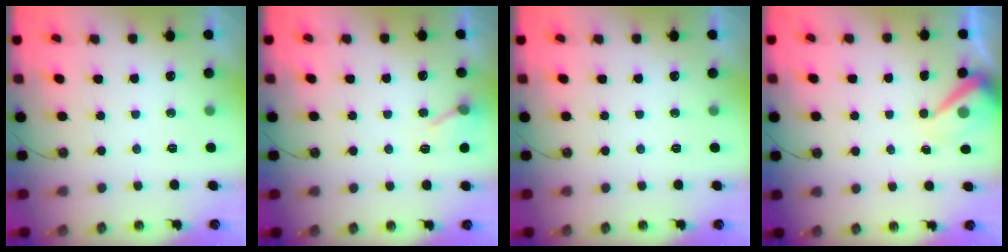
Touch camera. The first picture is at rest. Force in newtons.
{"total": 5.4, "press": 5.4, "slide": 0.7}
{"total": 0.0}
{"total": 7.4, "press": 7.3, "slide": 1.0}